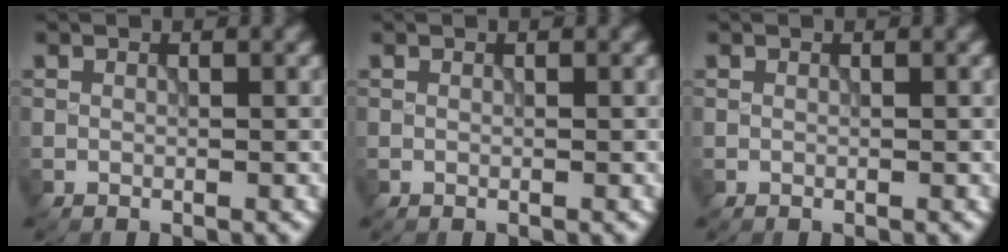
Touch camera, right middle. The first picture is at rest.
{"total": 0.0}
{"total": 0.0}